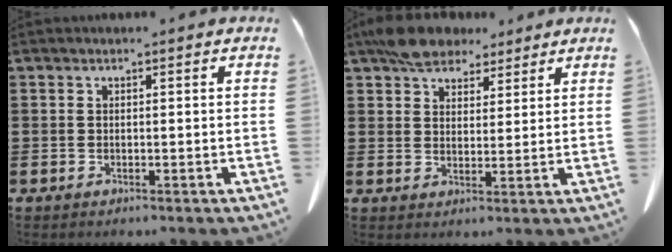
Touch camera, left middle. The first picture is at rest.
{"total": 6.8, "force": [5.6, 3.0, 2.3], "torque": [-0.056, -0.002, 0.107]}